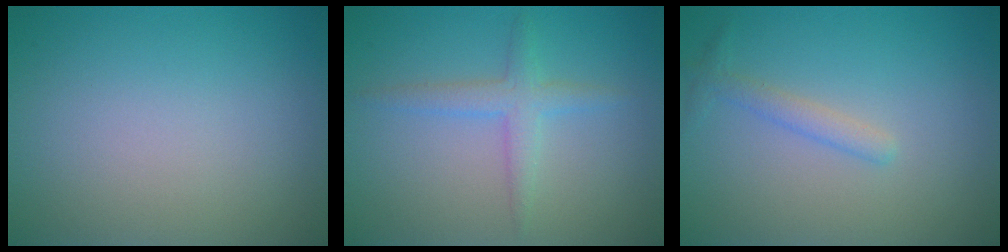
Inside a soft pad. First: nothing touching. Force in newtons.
{"total": 2.3, "press": 2.3, "slide": 0.1}
{"total": 1.5, "press": 1.5, "slide": 0.1}